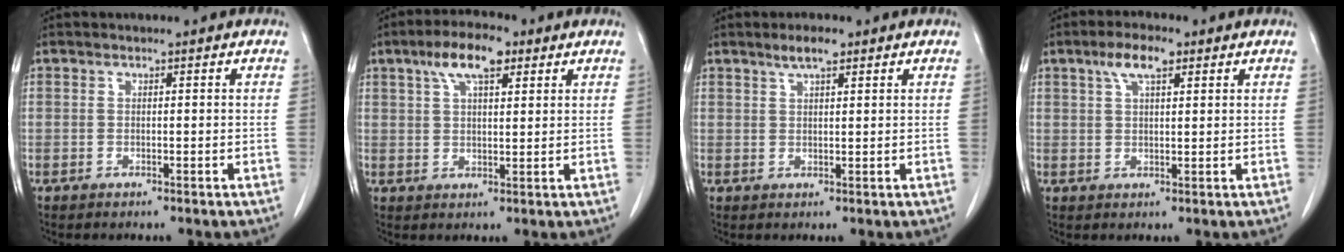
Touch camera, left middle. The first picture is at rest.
{"total": 7.1, "force": [3.9, 2.3, 5.4], "torque": [-0.103, 0.017, 0.067]}
{"total": 2.9, "force": [2.0, 0.6, 2.0], "torque": [-0.039, 0.004, 0.036]}
{"total": 4.7, "force": [2.6, 1.5, 3.6], "torque": [-0.075, 0.012, 0.048]}